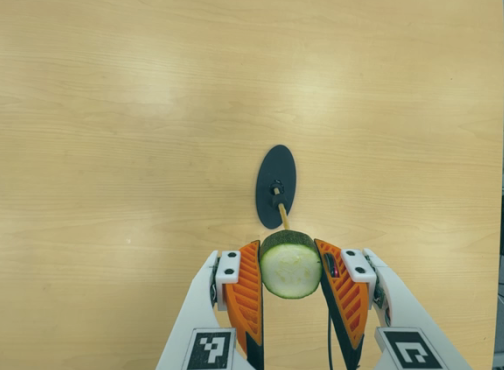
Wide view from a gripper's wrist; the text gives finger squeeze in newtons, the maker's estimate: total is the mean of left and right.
{"total": 13.5, "left": 14.2, "right": 12.8}